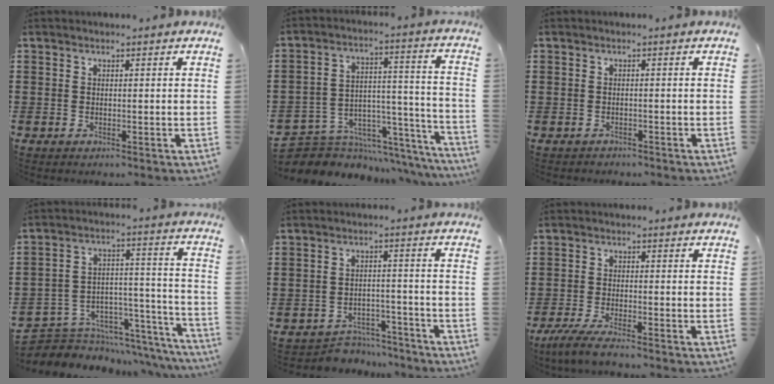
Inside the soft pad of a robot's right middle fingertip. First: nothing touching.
{"total": 5.1, "force": [-4.5, 2.6, 0.4], "torque": [-0.016, -0.008, -0.083]}
{"total": 0.9, "force": [-0.9, 0.3, -0.2], "torque": [0.001, 0.001, -0.020]}
{"total": 5.0, "force": [-4.3, 2.5, 0.3], "torque": [-0.014, -0.005, -0.082]}
{"total": 4.5, "force": [-4.4, 0.8, 0.0], "torque": [-0.006, 0.004, -0.092]}
{"total": 3.9, "force": [-3.4, -0.1, 2.1], "torque": [-0.057, -0.018, -0.067]}